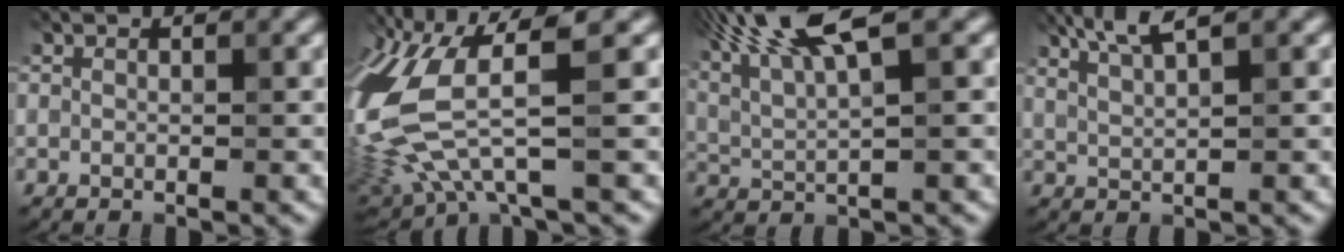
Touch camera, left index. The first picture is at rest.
{"total": 9.7, "force": [0.3, 3.3, 9.1], "torque": [-0.225, -0.015, 0.003]}
{"total": 9.4, "force": [5.2, 2.4, 7.4], "torque": [-0.132, 0.021, 0.087]}
{"total": 3.8, "force": [2.6, 0.6, 2.7], "torque": [-0.045, 0.010, 0.051]}